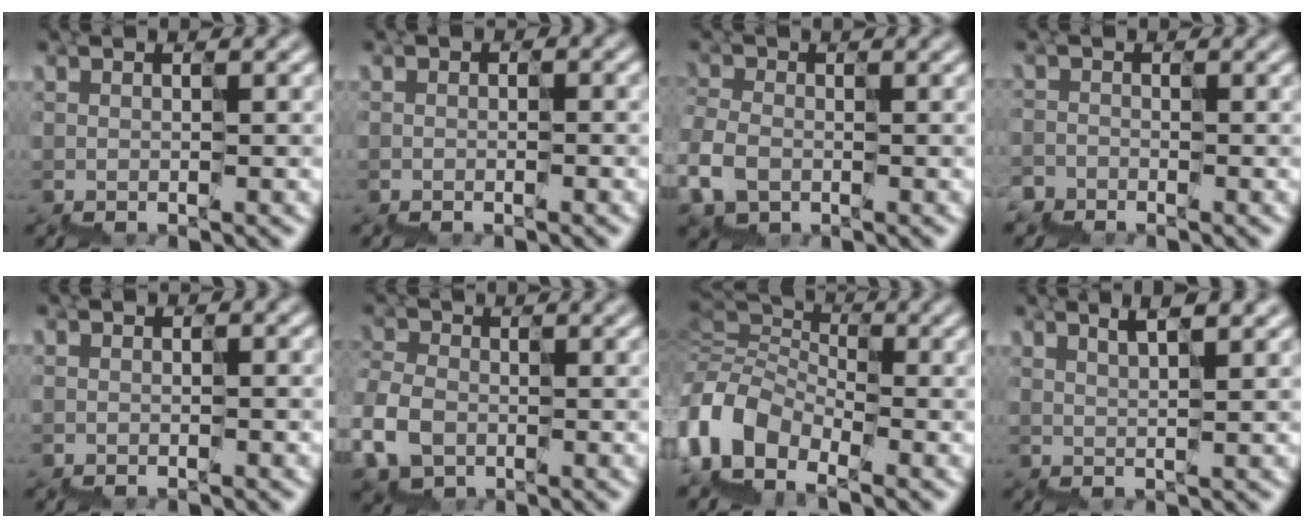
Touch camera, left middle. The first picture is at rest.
{"total": 0.8, "force": [-0.7, -0.1, -0.3], "torque": [-0.001, -0.003, -0.013]}
{"total": 2.0, "force": [-1.9, 0.7, 0.1], "torque": [-0.017, -0.005, -0.035]}
{"total": 2.1, "force": [-1.3, -0.2, -1.6], "torque": [0.028, -0.013, -0.032]}
{"total": 0.5, "force": [-0.5, 0.0, -0.1], "torque": [-0.002, -0.002, -0.009]}
{"total": 2.8, "force": [-2.4, 1.5, 0.5], "torque": [-0.030, -0.006, -0.048]}
{"total": 5.4, "force": [-4.9, 2.3, 0.2], "torque": [-0.020, -0.003, -0.113]}
{"total": 2.1, "force": [1.8, 0.2, 1.2], "torque": [-0.026, 0.008, 0.027]}